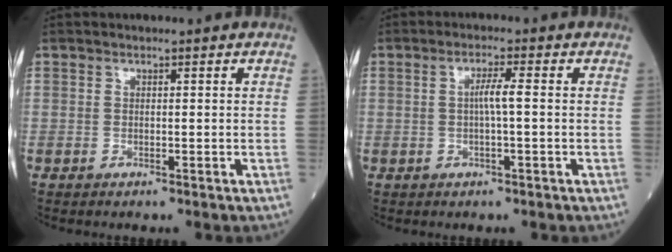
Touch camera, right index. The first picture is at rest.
{"total": 3.0, "force": [0.0, 0.2, 3.0], "torque": [-0.061, 0.003, 0.001]}